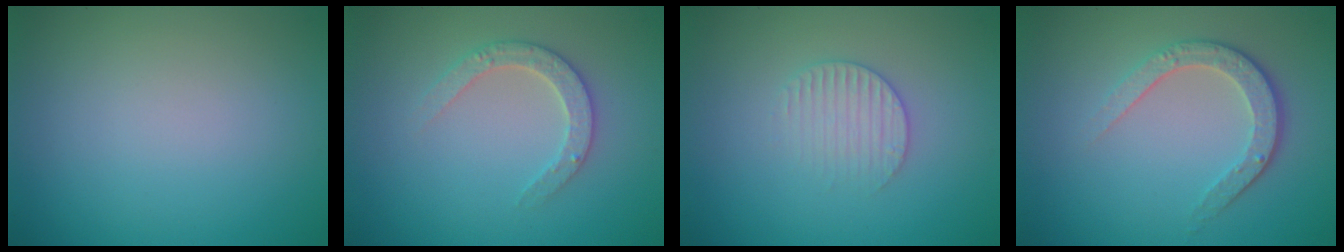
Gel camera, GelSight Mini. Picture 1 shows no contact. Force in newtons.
{"total": 2.7, "press": 2.6, "slide": 0.5}
{"total": 2.2, "press": 2.1, "slide": 0.5}
{"total": 3.3, "press": 2.6, "slide": 2.1}